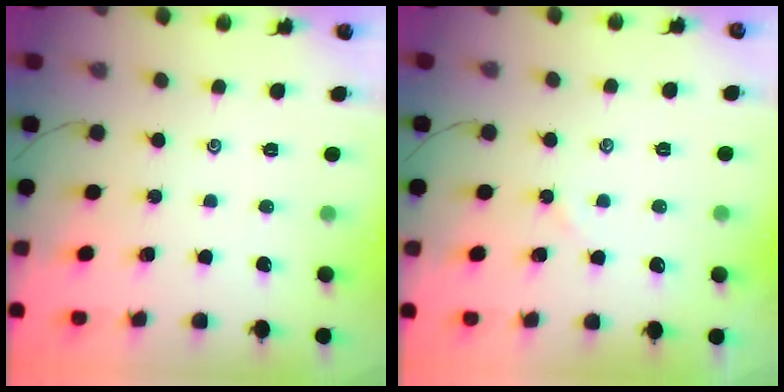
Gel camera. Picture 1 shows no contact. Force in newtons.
{"total": 2.5, "press": 2.5, "slide": 0.4}